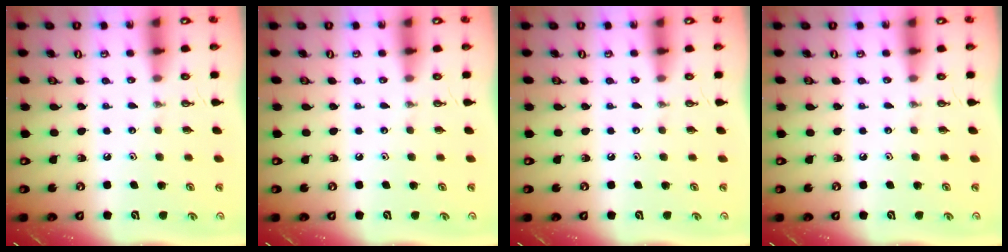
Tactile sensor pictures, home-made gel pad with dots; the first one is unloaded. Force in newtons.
{"total": 0.0}
{"total": 0.0}
{"total": 0.0}